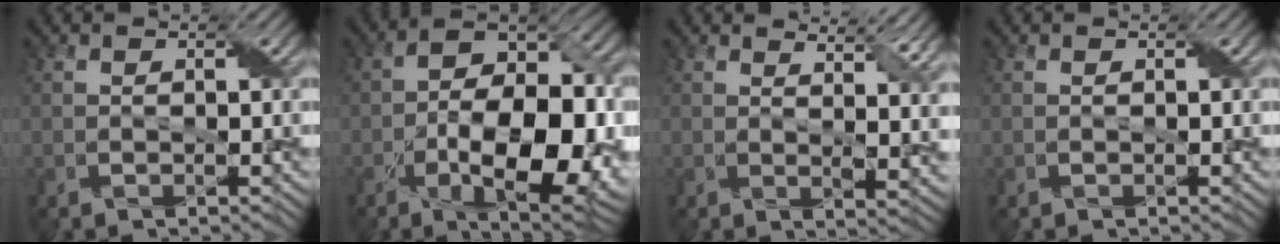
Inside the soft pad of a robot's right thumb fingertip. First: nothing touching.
{"total": 15.3, "force": [-4.6, 7.3, 12.6], "torque": [-0.192, -0.008, -0.079]}
{"total": 7.0, "force": [4.4, 2.0, 5.1], "torque": [-0.070, 0.003, 0.065]}
{"total": 0.0}